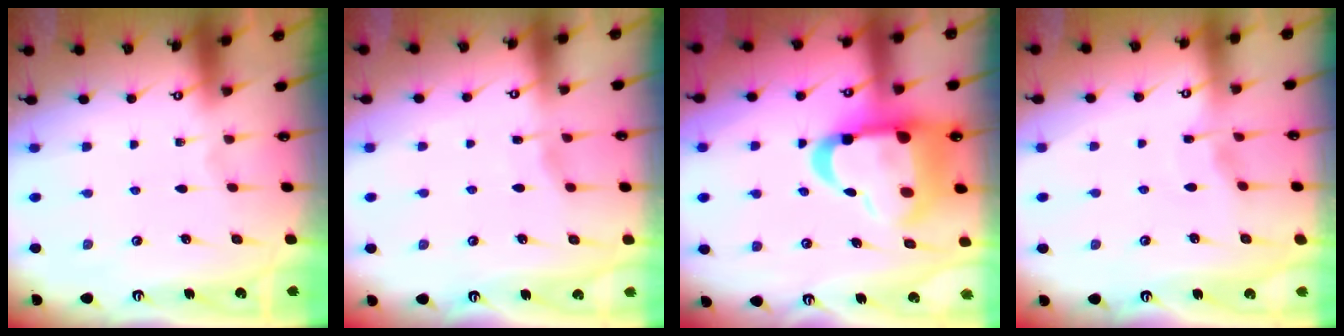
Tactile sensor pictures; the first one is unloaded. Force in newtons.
{"total": 2.6, "press": 2.5, "slide": 0.4}
{"total": 20.7, "press": 20.6, "slide": 2.4}
{"total": 2.9, "press": 2.9, "slide": 0.5}